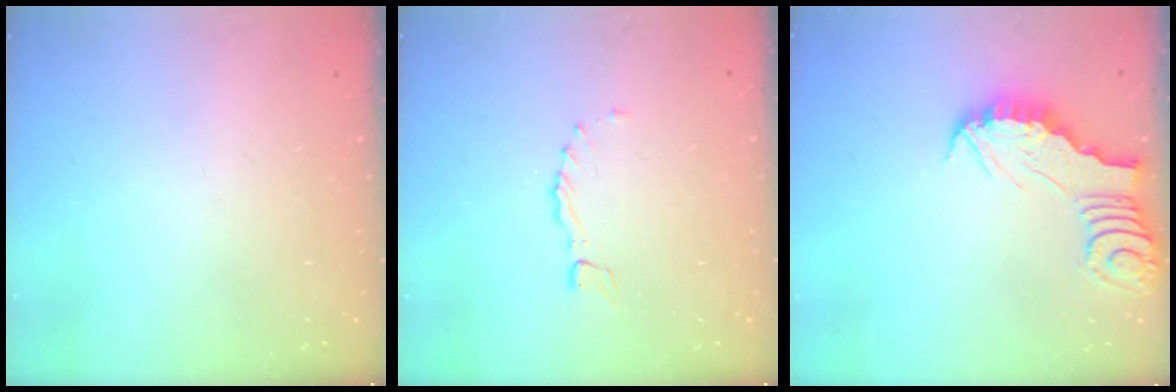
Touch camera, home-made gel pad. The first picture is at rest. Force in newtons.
{"total": 0.0}
{"total": 2.6, "press": 2.6, "slide": 0.2}